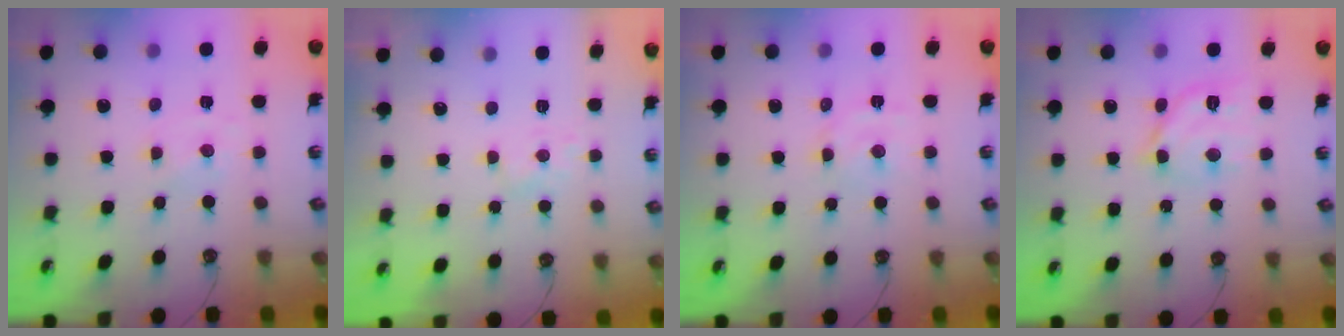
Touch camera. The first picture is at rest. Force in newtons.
{"total": 5.5, "press": 5.5, "slide": 0.8}
{"total": 4.2, "press": 4.2, "slide": 0.5}
{"total": 13.0, "press": 13.0, "slide": 1.1}